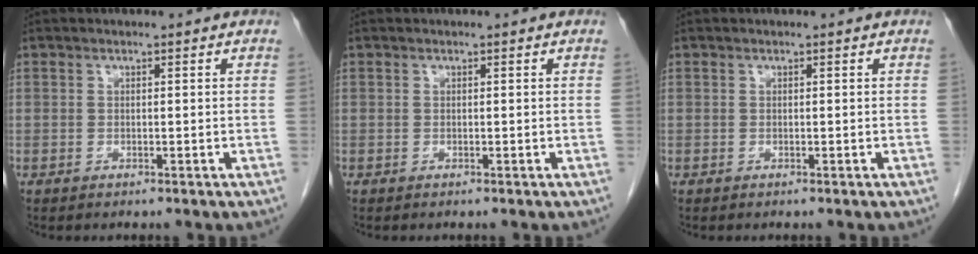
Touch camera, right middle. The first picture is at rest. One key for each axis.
{"total": 0.0}
{"total": 0.0}